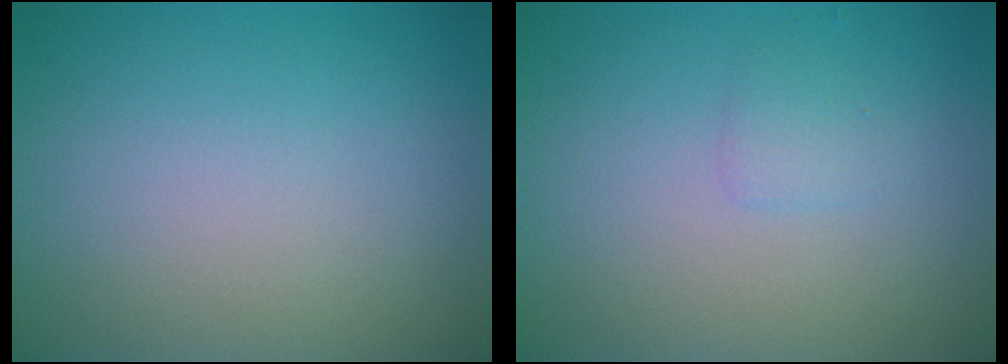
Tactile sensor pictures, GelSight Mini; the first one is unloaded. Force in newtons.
{"total": 1.0, "press": 1.0, "slide": 0.0}